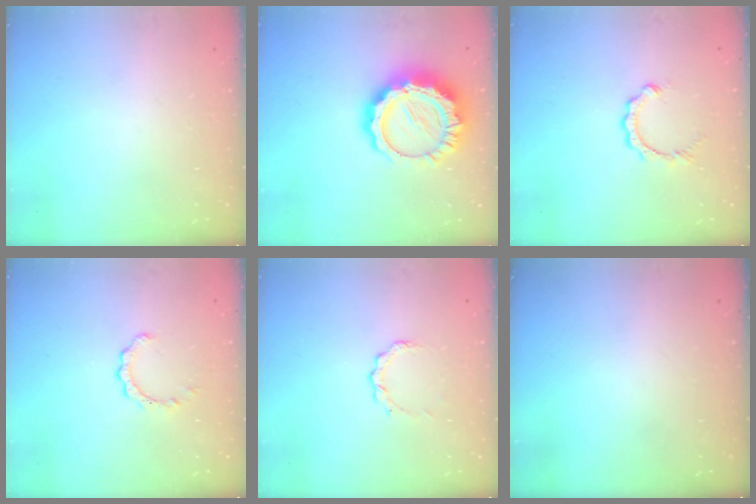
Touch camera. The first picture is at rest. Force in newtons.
{"total": 16.4, "press": 16.3, "slide": 1.4}
{"total": 2.6, "press": 2.6, "slide": 0.3}
{"total": 2.4, "press": 2.4, "slide": 0.3}
{"total": 4.7, "press": 4.7, "slide": 0.2}
{"total": 0.0}